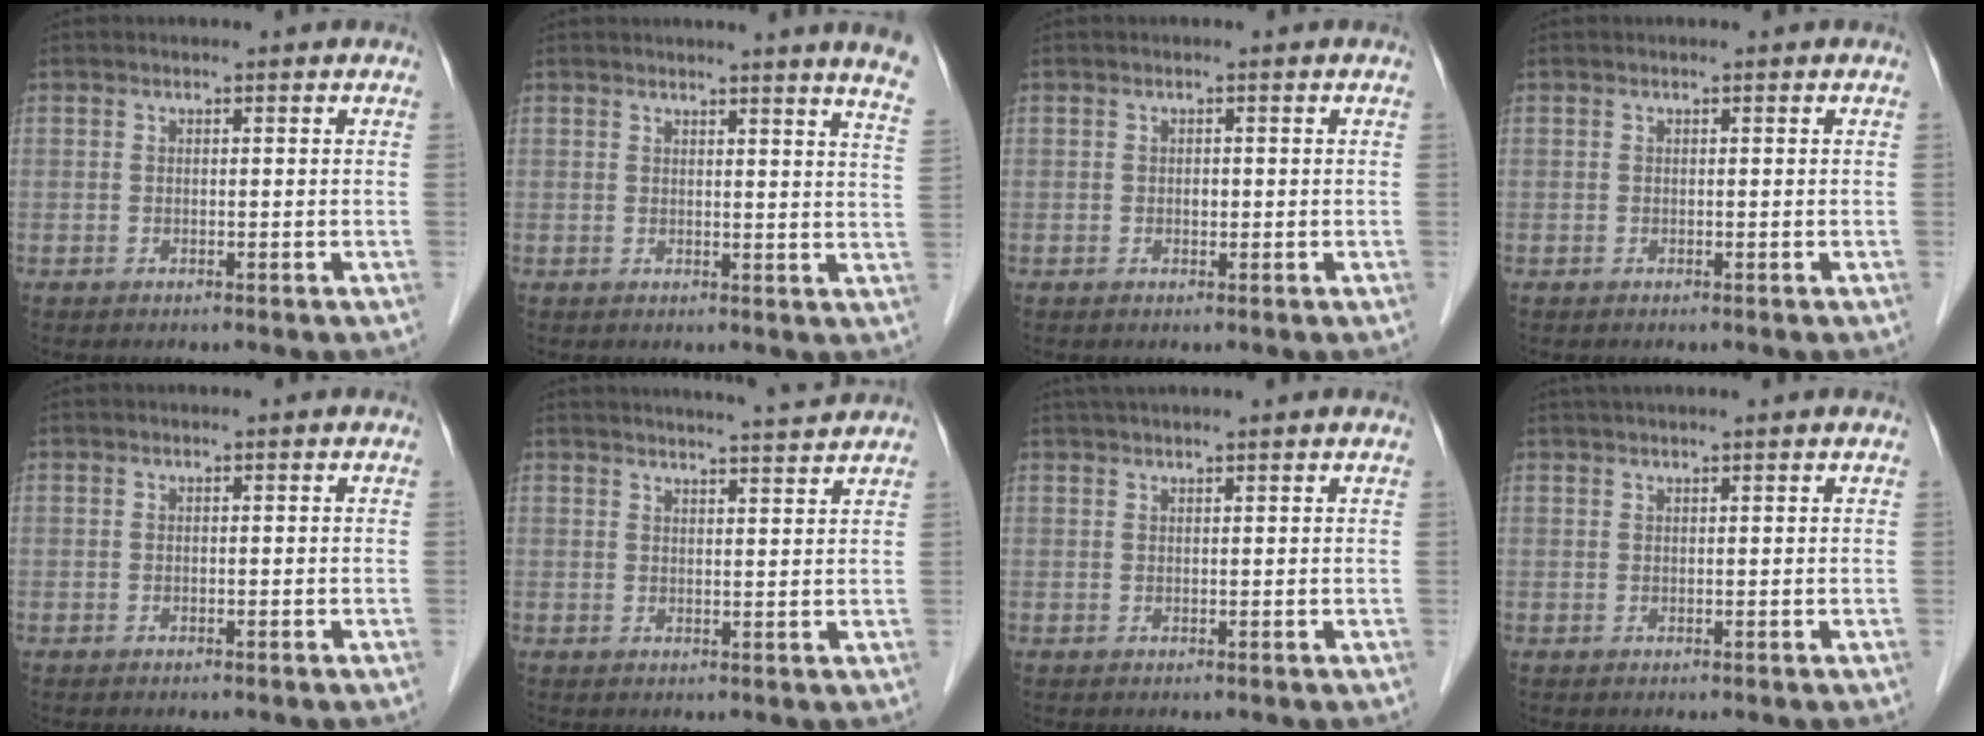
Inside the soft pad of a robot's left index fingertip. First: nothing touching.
{"total": 9.3, "force": [8.3, -1.2, 4.0], "torque": [-0.040, -0.055, 0.067]}
{"total": 0.7, "force": [-0.1, 0.5, 0.5], "torque": [-0.009, 0.001, -0.002]}
{"total": 0.0}
{"total": 0.0}
{"total": 7.3, "force": [7.0, -1.1, 1.9], "torque": [-0.033, 0.003, 0.088]}
{"total": 6.0, "force": [5.2, -0.4, 3.0], "torque": [-0.042, 0.041, 0.076]}
{"total": 4.7, "force": [4.0, -0.5, 2.3], "torque": [-0.026, 0.038, 0.061]}